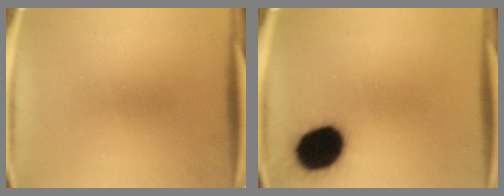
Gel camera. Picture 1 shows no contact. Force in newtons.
{"total": 16.5}